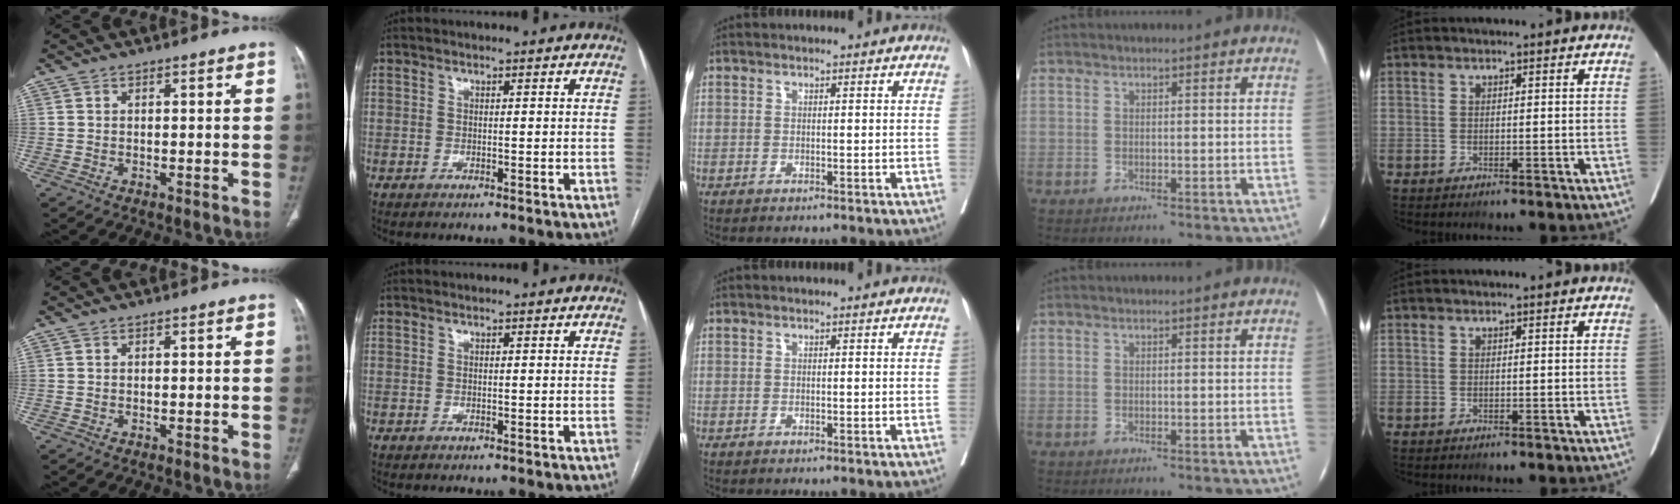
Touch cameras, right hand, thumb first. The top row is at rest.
{}